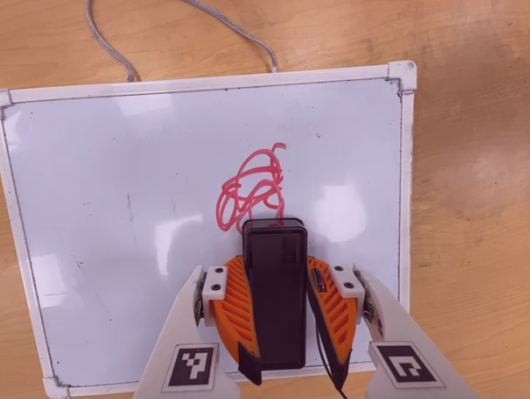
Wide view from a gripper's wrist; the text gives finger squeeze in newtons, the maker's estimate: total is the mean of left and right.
{"total": 7.3, "left": 6.7, "right": 8.0}